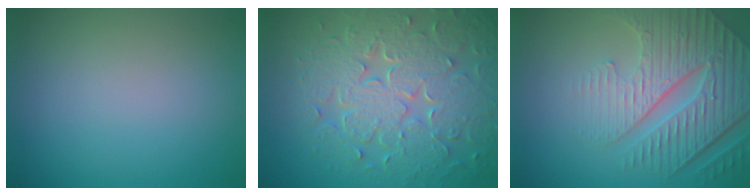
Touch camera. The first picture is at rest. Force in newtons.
{"total": 9.0, "press": 6.5, "slide": 6.3}
{"total": 7.3, "press": 5.5, "slide": 4.7}